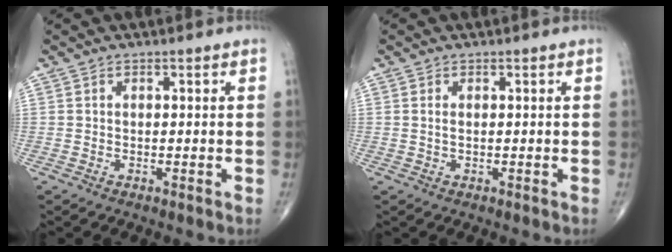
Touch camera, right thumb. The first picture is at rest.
{"total": 0.9, "force": [0.2, 0.4, 0.8], "torque": [-0.020, 0.001, 0.006]}